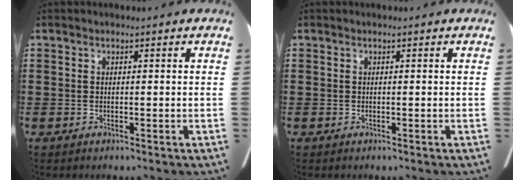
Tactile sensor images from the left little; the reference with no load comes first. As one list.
[{"total": 0.0}]